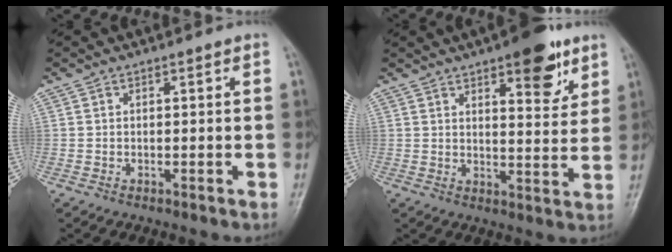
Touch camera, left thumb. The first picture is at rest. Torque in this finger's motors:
{"motor_torque": [1.37, 0.84, 0.84, -0.78, 0.18]}